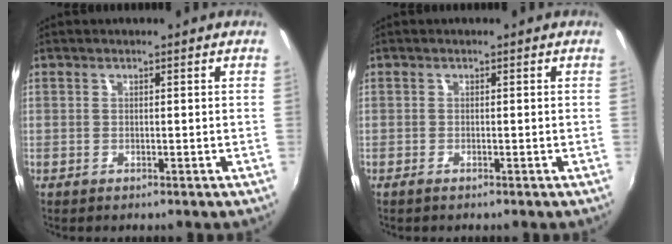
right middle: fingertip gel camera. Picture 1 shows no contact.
{"total": 0.9, "force": [-0.7, 0.1, 0.5], "torque": [-0.012, -0.003, -0.015]}